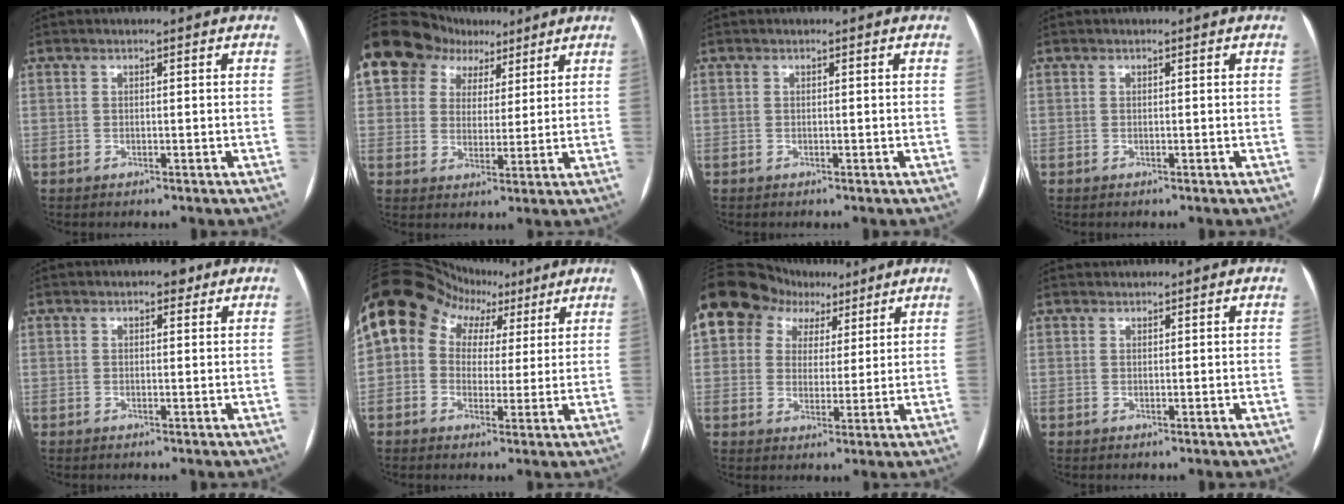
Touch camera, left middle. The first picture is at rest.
{"total": 15.8, "force": [9.4, 11.4, 5.5], "torque": [-0.146, 0.066, 0.168]}
{"total": 0.0}
{"total": 0.0}
{"total": 2.0, "force": [1.3, 0.9, 1.2], "torque": [-0.017, 0.008, 0.014]}
{"total": 12.2, "force": [5.3, 9.4, 5.6], "torque": [-0.095, 0.063, 0.083]}
{"total": 13.7, "force": [7.9, 10.2, 4.9], "torque": [-0.115, 0.062, 0.139]}
{"total": 1.7, "force": [0.4, -1.2, -1.2], "torque": [0.023, 0.006, 0.011]}